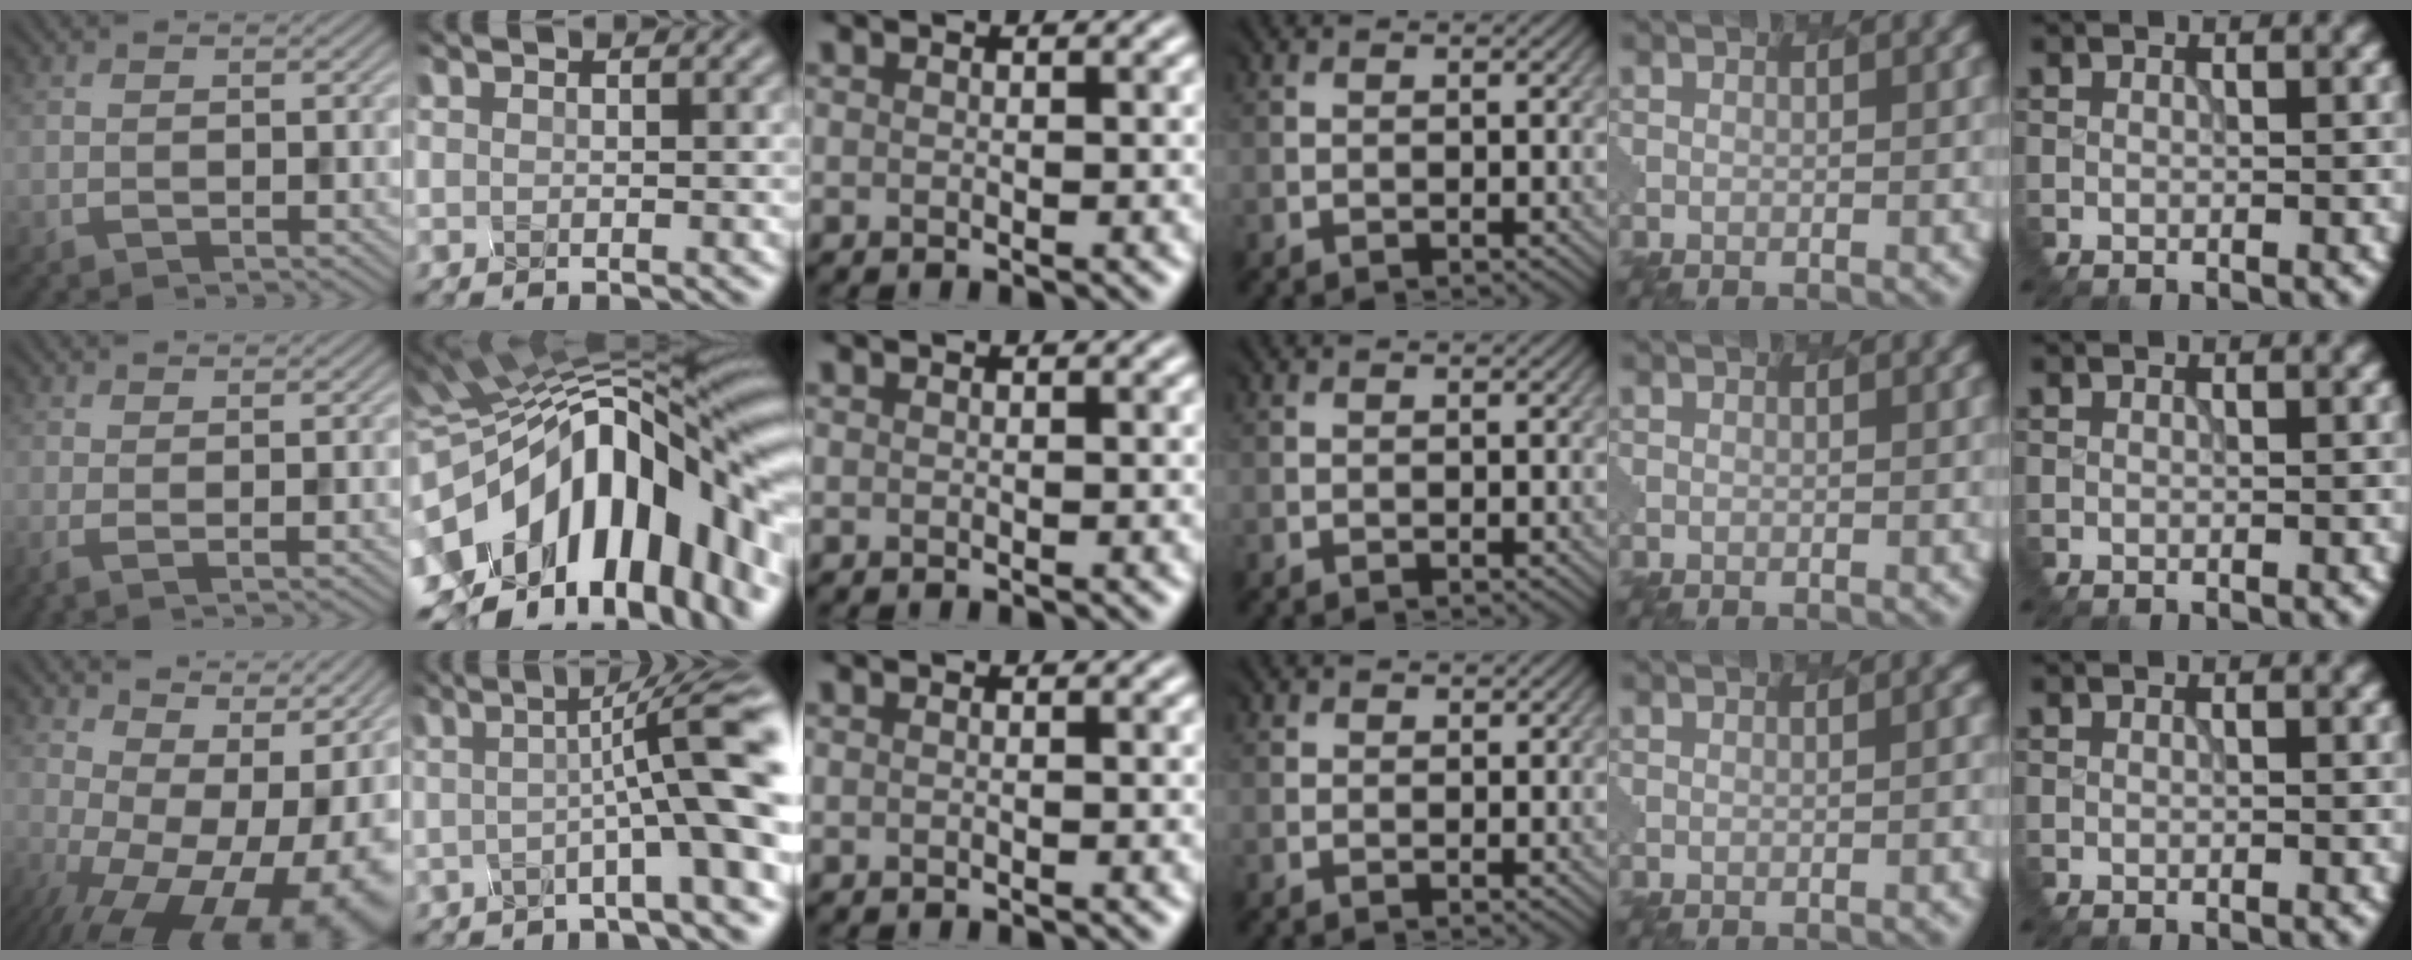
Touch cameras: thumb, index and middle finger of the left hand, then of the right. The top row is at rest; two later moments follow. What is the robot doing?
{"motion": "disassemble", "object": "hinged tin"}